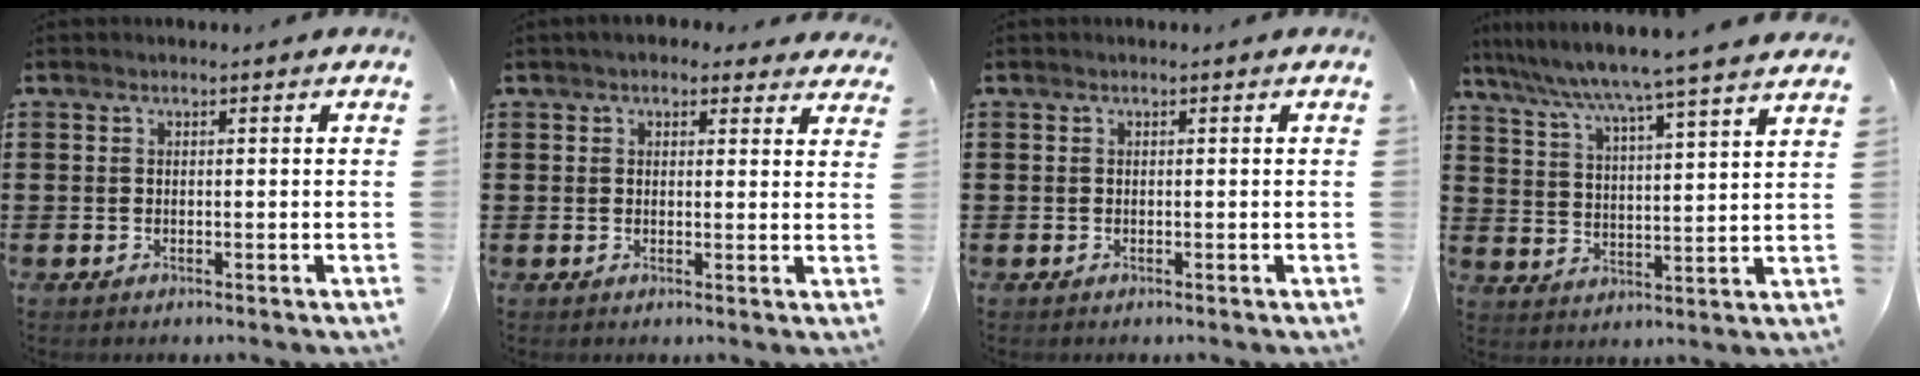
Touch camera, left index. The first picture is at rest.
{"total": 2.9, "force": [2.4, 1.2, 1.1], "torque": [-0.019, -0.001, 0.043]}
{"total": 0.0}
{"total": 5.8, "force": [5.2, -1.5, 2.2], "torque": [-0.067, -0.047, 0.079]}